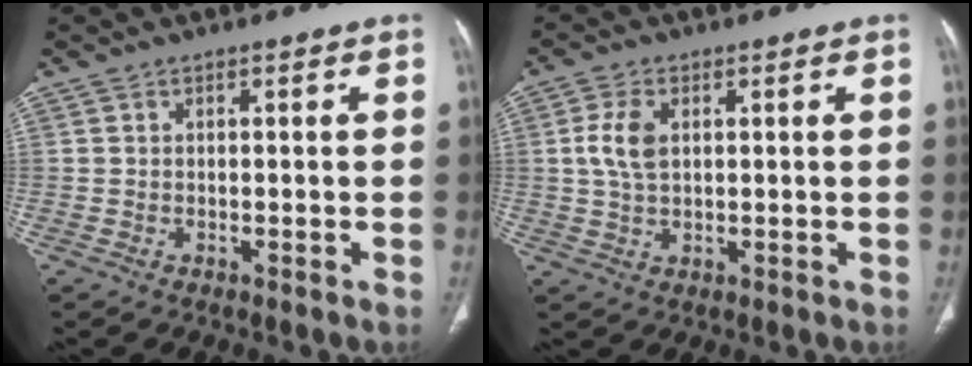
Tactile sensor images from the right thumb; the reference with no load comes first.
{"total": 5.6, "force": [1.1, 3.3, 4.4], "torque": [-0.098, 0.002, 0.021]}